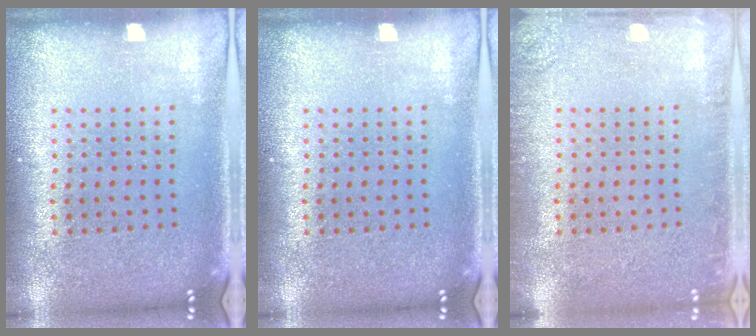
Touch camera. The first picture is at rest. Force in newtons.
{"total": 0.0}
{"total": 1.7, "press": 1.7, "slide": 0.3}